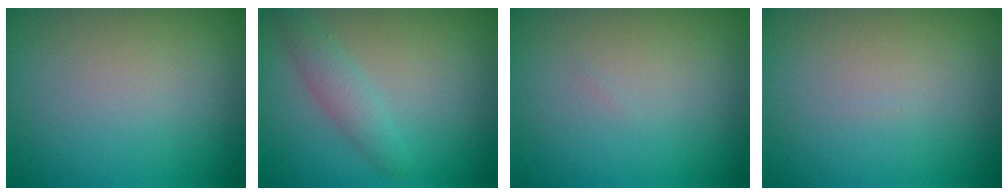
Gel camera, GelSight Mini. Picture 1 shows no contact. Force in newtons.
{"total": 2.2, "press": 2.2, "slide": 0.1}
{"total": 0.0}
{"total": 0.0}